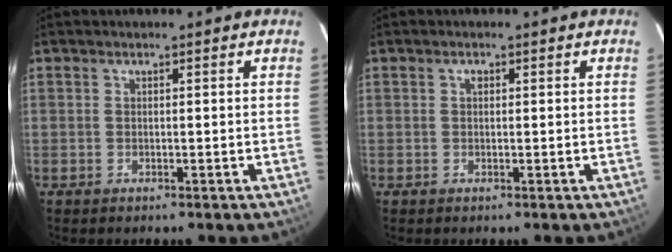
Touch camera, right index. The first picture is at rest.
{"total": 0.7, "force": [0.2, 0.5, 0.4], "torque": [-0.007, 0.004, 0.003]}